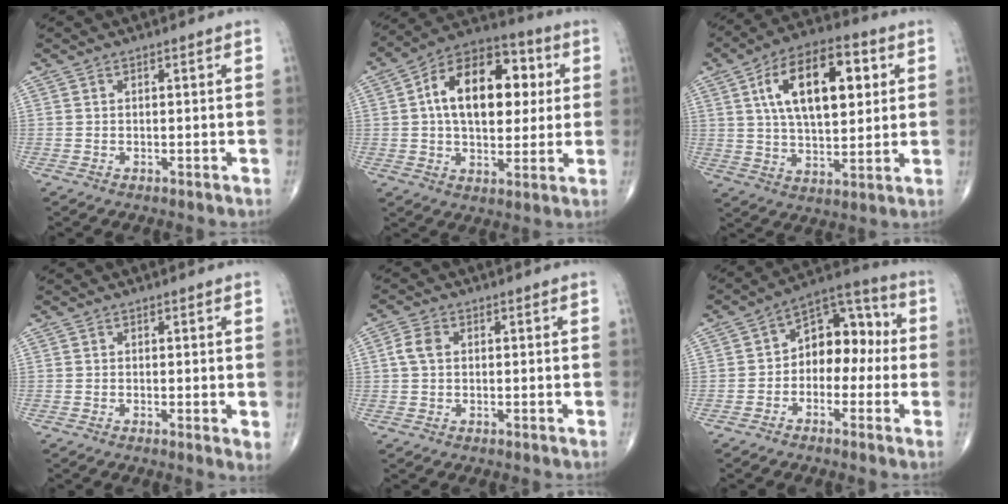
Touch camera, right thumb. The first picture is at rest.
{"total": 19.2, "force": [3.6, 11.5, 15.0], "torque": [-0.202, 0.018, 0.051]}
{"total": 18.5, "force": [5.4, 9.2, 15.1], "torque": [-0.225, 0.001, 0.088]}
{"total": 2.0, "force": [0.1, 0.5, 1.9], "torque": [-0.031, -0.008, -0.003]}
{"total": 3.3, "force": [0.5, 2.3, 2.3], "torque": [-0.051, 0.008, 0.005]}
{"total": 11.5, "force": [-0.6, 7.7, 8.4], "torque": [-0.081, 0.046, -0.028]}